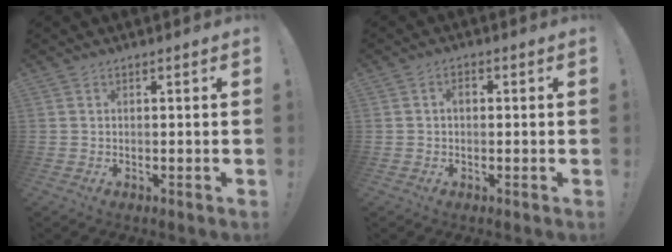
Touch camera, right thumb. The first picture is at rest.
{"total": 1.7, "force": [-0.3, 1.0, 1.3], "torque": [-0.027, 0.008, -0.006]}